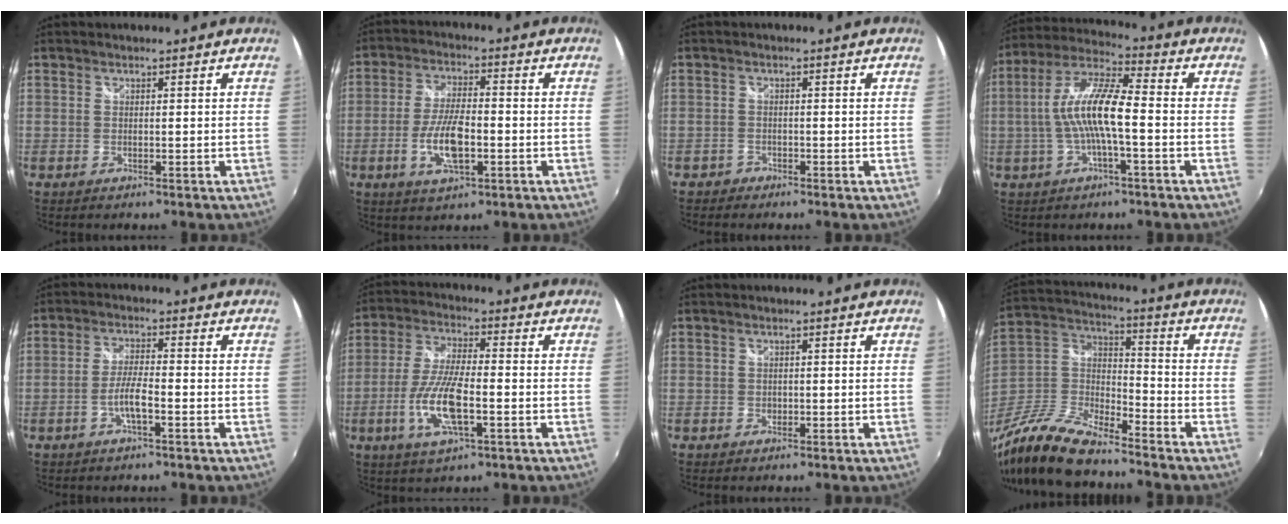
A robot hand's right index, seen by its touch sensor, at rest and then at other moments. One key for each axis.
{"total": 9.3, "fx": -2.7, "fy": 3.3, "fz": 8.3, "tx": -0.167, "ty": -0.004, "tz": -0.050}
{"total": 1.9, "fx": -1.4, "fy": 1.3, "fz": 0.0, "tx": -0.006, "ty": 0.004, "tz": -0.026}
{"total": 11.6, "fx": -1.6, "fy": 2.1, "fz": 11.3, "tx": -0.226, "ty": 0.012, "tz": -0.032}
{"total": 4.5, "fx": -2.1, "fy": 0.7, "fz": 3.9, "tx": -0.081, "ty": 0.001, "tz": -0.039}
{"total": 11.5, "fx": -3.6, "fy": 3.3, "fz": 10.4, "tx": -0.218, "ty": -0.007, "tz": -0.071}
{"total": 0.6, "fx": -0.1, "fy": 0.6, "fz": 0.1, "tx": 0.000, "ty": -0.002, "tz": -0.002}
{"total": 18.0, "fx": -13.8, "fy": 5.1, "fz": 10.5, "tx": -0.240, "ty": -0.021, "tz": -0.271}